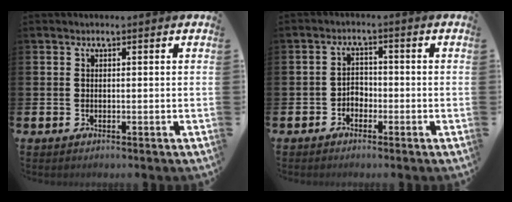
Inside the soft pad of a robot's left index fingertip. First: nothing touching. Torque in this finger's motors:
{"motor_torque": [-0.05, -0.12, 0.07, 0.00]}